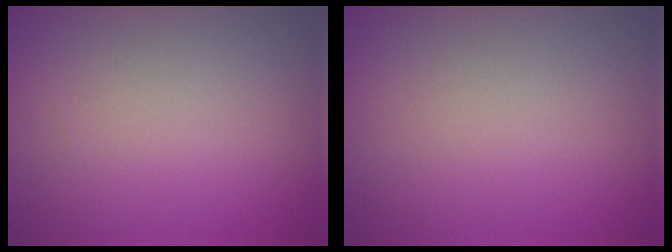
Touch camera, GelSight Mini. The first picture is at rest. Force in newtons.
{"total": 0.0}